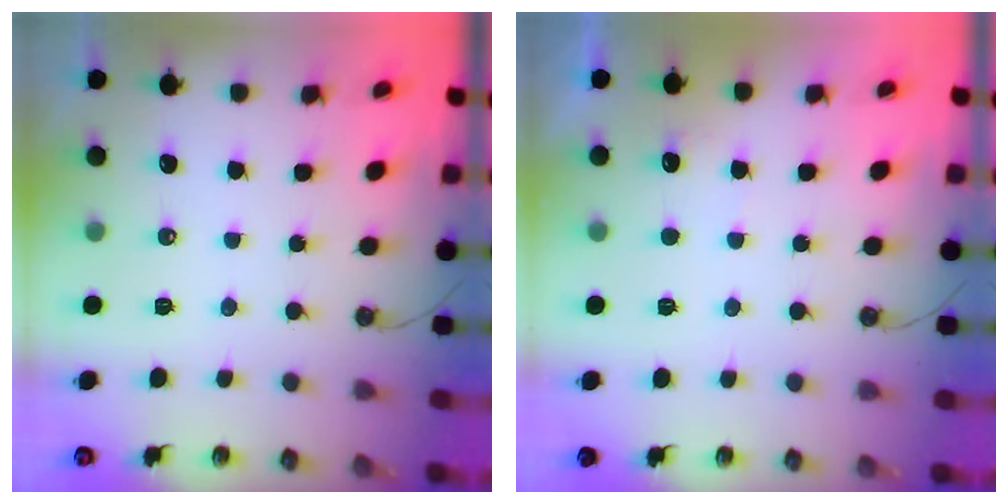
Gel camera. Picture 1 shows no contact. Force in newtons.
{"total": 4.0, "press": 3.8, "slide": 1.1}